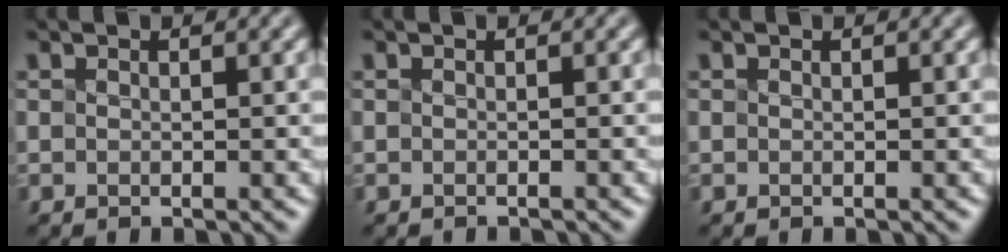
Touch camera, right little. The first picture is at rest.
{"total": 1.0, "force": [-0.9, 0.1, 0.2], "torque": [0.003, -0.002, -0.015]}
{"total": 0.0}